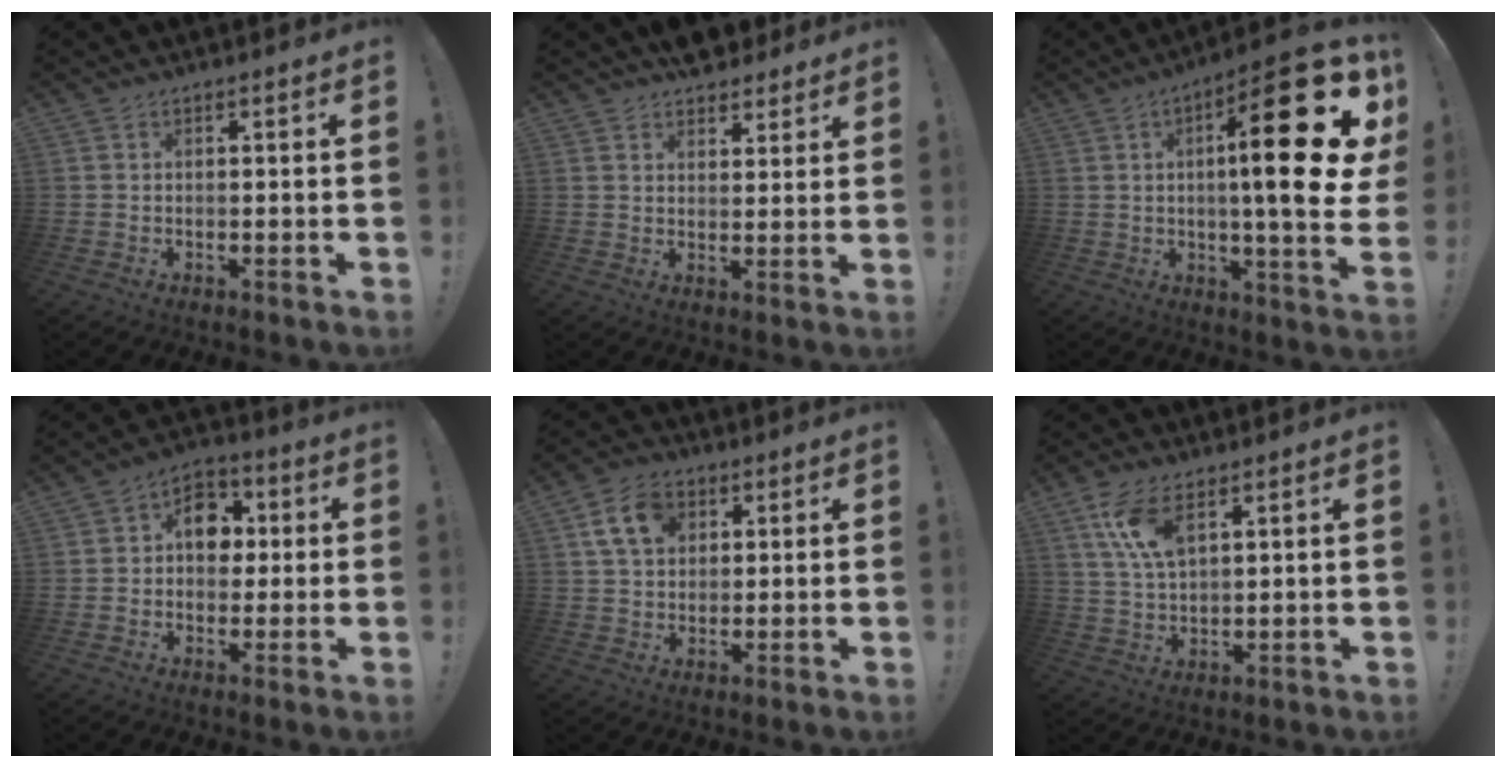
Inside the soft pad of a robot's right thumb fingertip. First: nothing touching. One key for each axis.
{"total": 6.3, "fx": 5.3, "fy": 3.1, "fz": 1.3, "tx": -0.007, "ty": -0.034, "tz": 0.098}
{"total": 27.1, "fx": 4.3, "fy": 6.1, "fz": 26.0, "tx": -0.380, "ty": -0.029, "tz": 0.064}
{"total": 10.5, "fx": 1.0, "fy": 8.3, "fz": 6.3, "tx": -0.082, "ty": 0.015, "tz": 0.021}
{"total": 10.5, "fx": 4.2, "fy": 7.6, "fz": 5.9, "tx": -0.096, "ty": 0.002, "tz": 0.082}
{"total": 9.6, "fx": 5.0, "fy": 4.4, "fz": 7.0, "tx": -0.140, "ty": -0.019, "tz": 0.089}